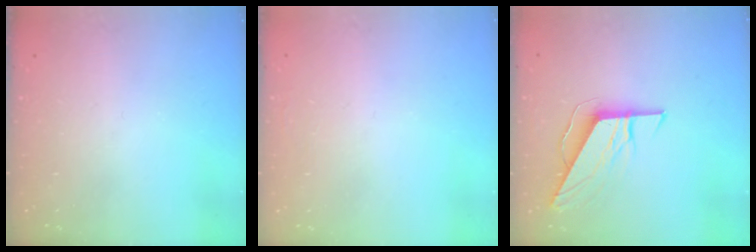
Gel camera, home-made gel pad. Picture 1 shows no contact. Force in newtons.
{"total": 1.8, "press": 1.7, "slide": 0.4}
{"total": 8.8, "press": 8.8, "slide": 0.4}